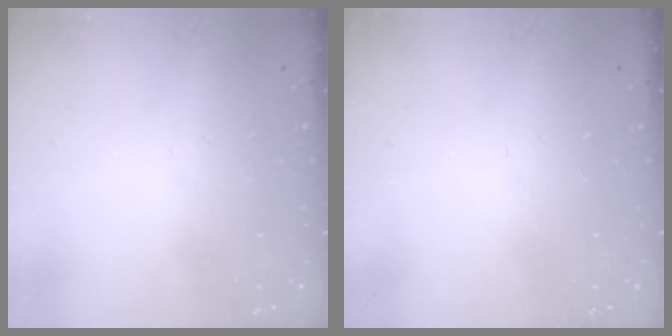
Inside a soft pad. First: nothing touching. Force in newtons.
{"total": 0.0}